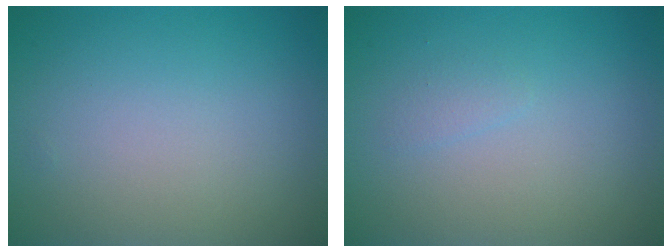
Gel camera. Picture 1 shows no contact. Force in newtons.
{"total": 0.8, "press": 0.8, "slide": 0.0}